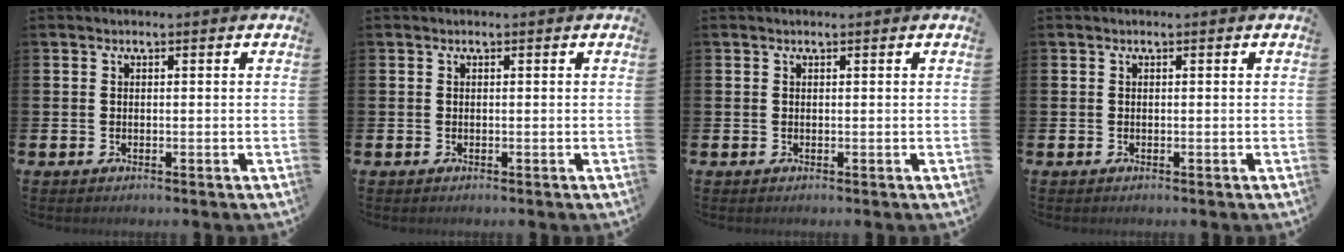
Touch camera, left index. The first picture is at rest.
{"total": 0.0}
{"total": 0.0}
{"total": 0.0}